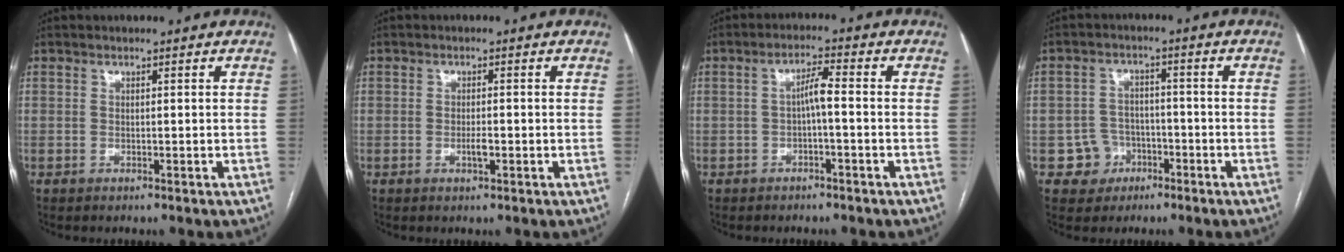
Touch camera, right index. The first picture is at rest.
{"total": 3.7, "force": [-1.3, 0.6, 3.3], "torque": [-0.063, -0.001, -0.023]}
{"total": 3.3, "force": [-0.6, 0.4, 3.2], "torque": [-0.055, 0.015, -0.008]}
{"total": 5.0, "force": [-2.2, 4.5, 0.2], "torque": [0.006, 0.015, -0.032]}